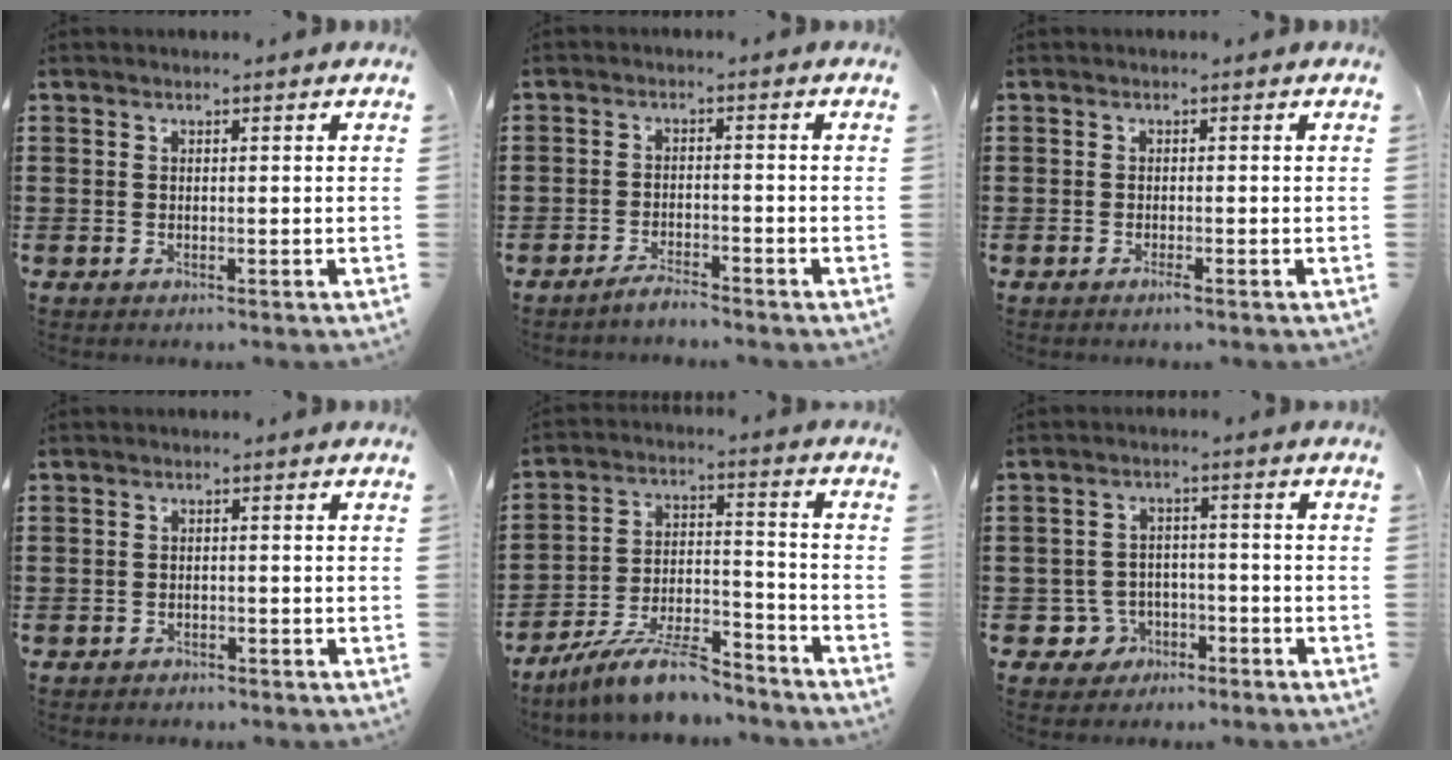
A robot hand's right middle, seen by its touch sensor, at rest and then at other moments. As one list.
[{"total": 2.5, "force": [-2.4, 0.1, 0.7], "torque": [-0.014, 0.003, -0.046]}, {"total": 0.6, "force": [-0.4, 0.1, 0.5], "torque": [-0.010, -0.004, -0.006]}, {"total": 1.2, "force": [-1.1, 0.4, -0.1], "torque": [0.000, 0.004, -0.026]}, {"total": 10.5, "force": [-8.9, 1.8, 5.3], "torque": [-0.094, 0.023, -0.168]}, {"total": 4.2, "force": [-2.4, 3.3, 0.7], "torque": [-0.033, 0.006, -0.052]}]